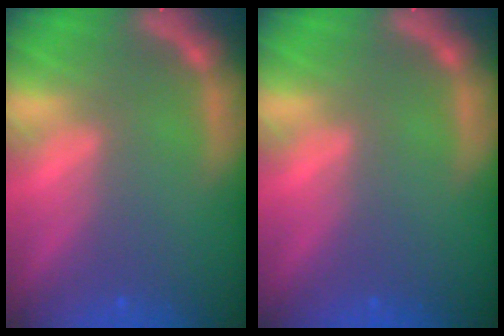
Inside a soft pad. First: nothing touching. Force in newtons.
{"total": 0.0}